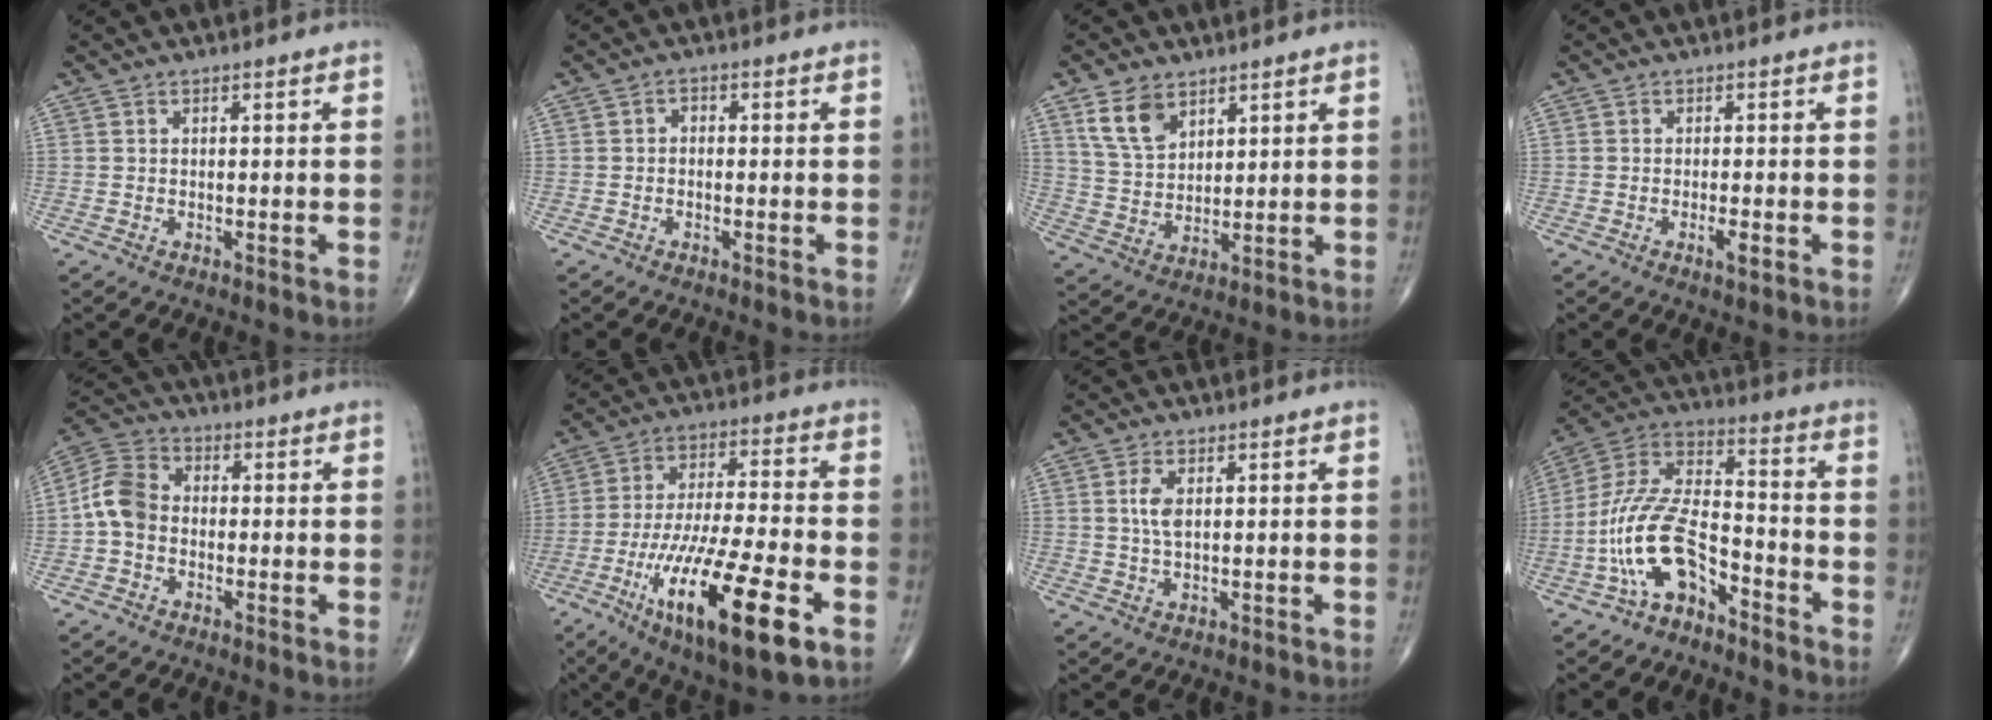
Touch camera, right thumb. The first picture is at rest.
{"total": 1.3, "force": [-0.3, 1.0, 0.8], "torque": [-0.003, 0.006, -0.010]}
{"total": 8.0, "force": [4.7, 4.8, 4.4], "torque": [-0.068, -0.022, 0.100]}
{"total": 2.2, "force": [-0.8, 0.6, 1.9], "torque": [-0.035, -0.003, -0.015]}
{"total": 7.7, "force": [-1.1, 5.9, 4.9], "torque": [-0.088, 0.026, -0.036]}
{"total": 22.1, "force": [-9.0, 5.6, 19.3], "torque": [-0.366, 0.006, -0.150]}
{"total": 3.6, "force": [0.8, 1.7, 3.0], "torque": [-0.065, -0.001, 0.016]}
{"total": 14.4, "force": [-7.1, 7.1, 10.3], "torque": [-0.207, 0.075, -0.140]}